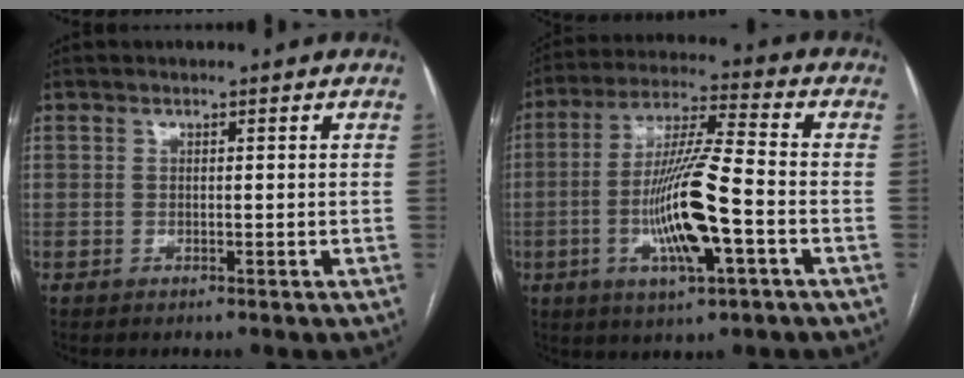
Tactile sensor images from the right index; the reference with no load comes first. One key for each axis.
{"total": 13.1, "fx": -3.4, "fy": 1.2, "fz": 12.6, "tx": -0.244, "ty": -0.005, "tz": -0.062}